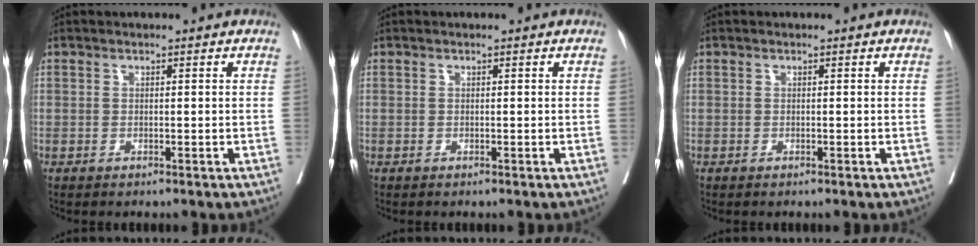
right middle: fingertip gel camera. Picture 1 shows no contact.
{"total": 0.0}
{"total": 0.0}